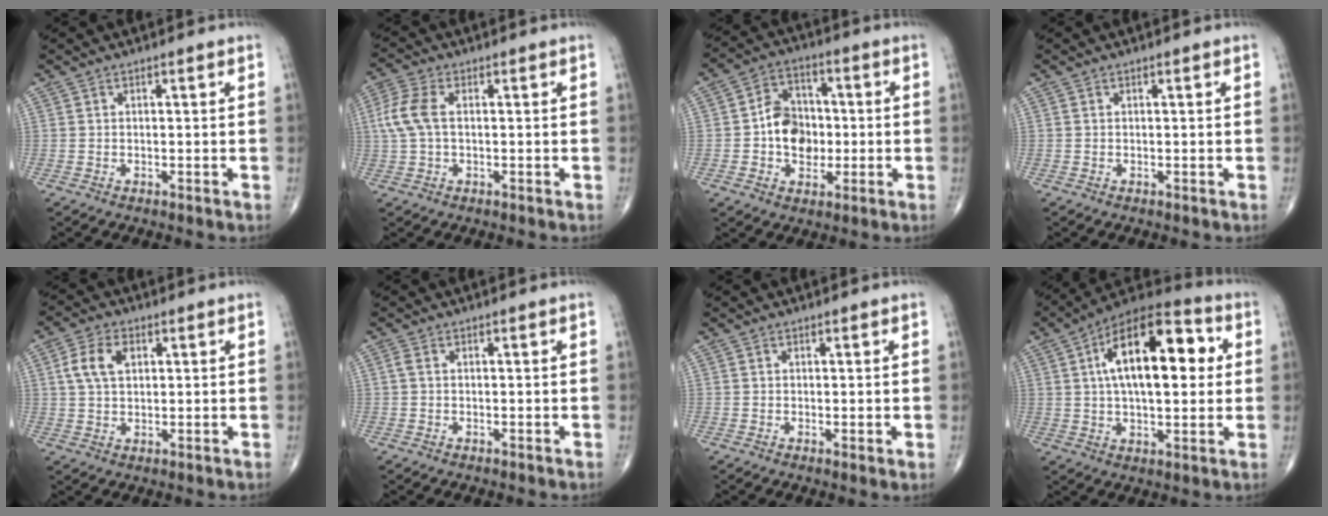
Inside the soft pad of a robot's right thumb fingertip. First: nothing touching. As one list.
[{"total": 6.5, "force": [0.6, 3.6, 5.4], "torque": [-0.145, 0.017, 0.009]}, {"total": 10.0, "force": [-0.9, 7.8, 6.2], "torque": [-0.066, 0.020, -0.021]}, {"total": 0.0}, {"total": 6.5, "force": [1.8, 4.0, 4.7], "torque": [-0.093, 0.007, 0.033]}, {"total": 1.0, "force": [0.1, 0.5, 0.8], "torque": [-0.022, 0.002, -0.001]}, {"total": 1.0, "force": [0.1, 0.1, 1.0], "torque": [-0.018, -0.005, -0.001]}, {"total": 20.7, "force": [4.2, 9.7, 17.8], "torque": [-0.256, 0.020, 0.055]}]